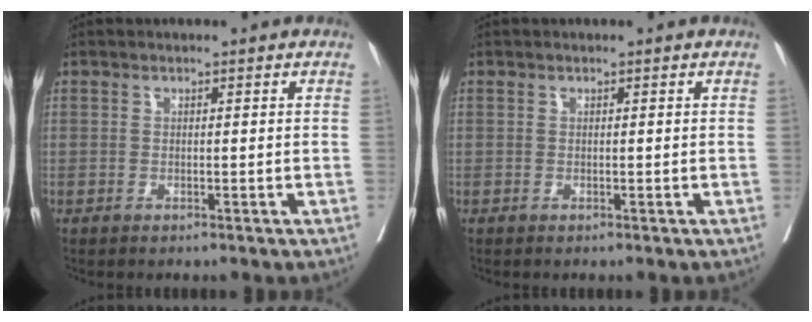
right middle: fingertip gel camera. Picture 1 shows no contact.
{"total": 0.0}